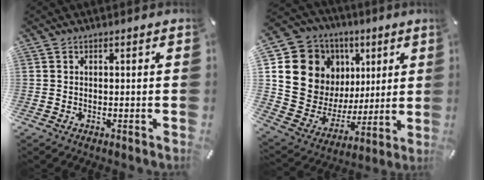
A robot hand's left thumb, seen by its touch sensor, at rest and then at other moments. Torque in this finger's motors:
{"motor_torque": [2.50, 2.50, 1.51, -1.26, 0.28]}